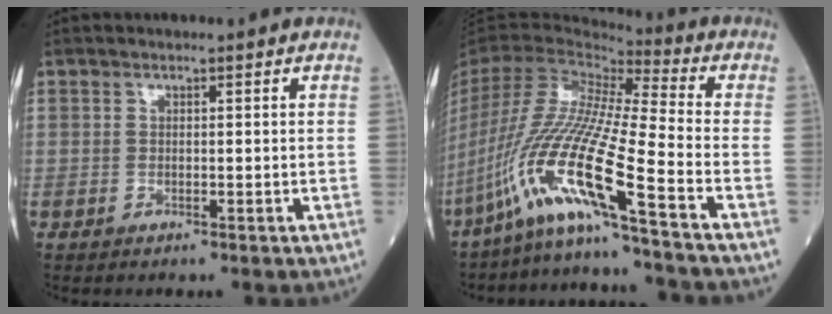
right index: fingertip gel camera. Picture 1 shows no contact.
{"total": 19.0, "force": [-10.8, -1.6, 15.5], "torque": [-0.339, -0.031, -0.211]}